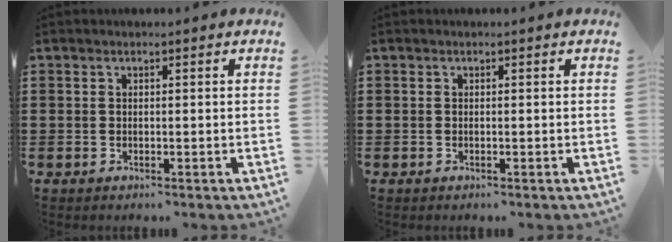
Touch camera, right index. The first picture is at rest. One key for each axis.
{"total": 0.0}